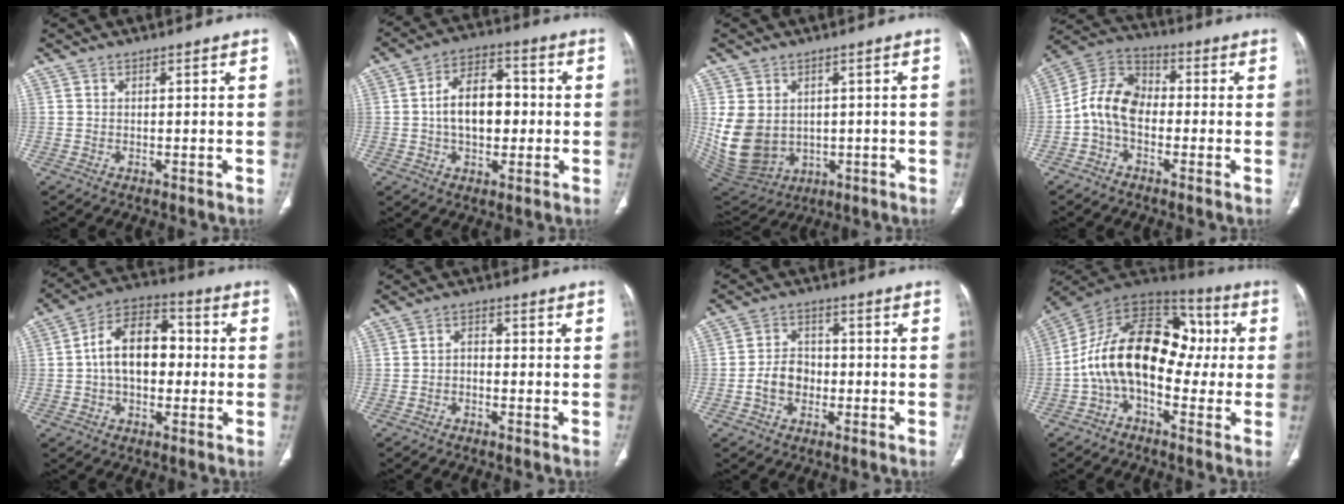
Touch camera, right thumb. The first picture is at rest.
{"total": 11.4, "force": [-0.2, 7.2, 8.8], "torque": [-0.120, 0.026, -0.008]}
{"total": 12.7, "force": [0.5, 10.6, 7.1], "torque": [-0.129, -0.007, 0.048]}
{"total": 9.7, "force": [-1.8, 6.9, 6.6], "torque": [-0.112, 0.035, -0.051]}
{"total": 13.5, "force": [0.0, 8.8, 10.3], "torque": [-0.148, 0.036, -0.012]}
{"total": 1.9, "force": [-0.7, 1.5, 1.0], "torque": [-0.010, 0.015, -0.020]}
{"total": 5.3, "force": [-1.2, 4.5, 2.6], "torque": [-0.027, 0.022, -0.027]}
{"total": 19.3, "force": [-1.0, 12.1, 15.0], "torque": [-0.218, 0.058, -0.031]}